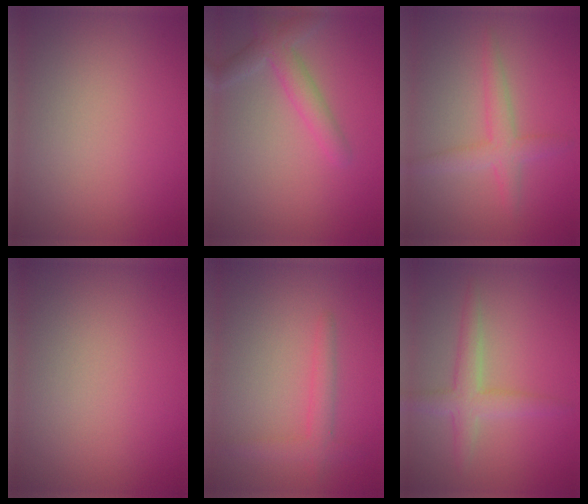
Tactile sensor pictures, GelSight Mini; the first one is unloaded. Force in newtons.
{"total": 2.8, "press": 2.8, "slide": 0.1}
{"total": 2.7, "press": 2.7, "slide": 0.1}
{"total": 0.0}
{"total": 2.1, "press": 2.1, "slide": 0.1}
{"total": 3.0, "press": 3.0, "slide": 0.1}